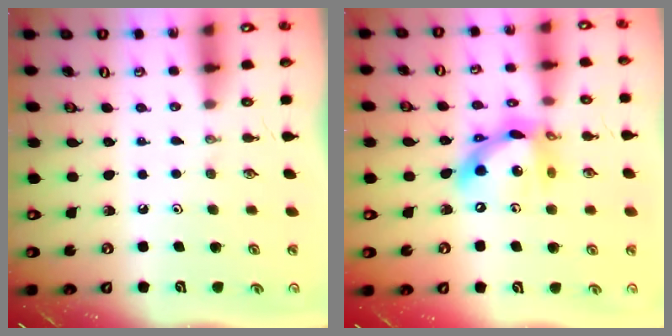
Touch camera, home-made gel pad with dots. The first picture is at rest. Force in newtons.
{"total": 15.8, "press": 15.7, "slide": 1.6}